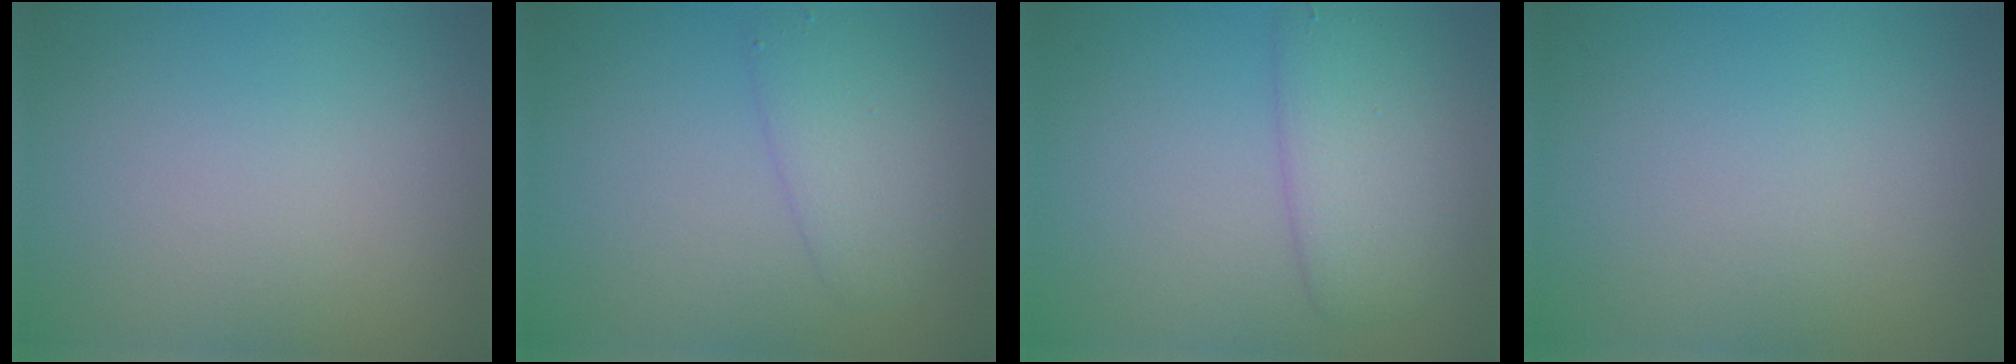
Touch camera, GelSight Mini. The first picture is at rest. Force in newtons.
{"total": 2.8, "press": 2.8, "slide": 0.1}
{"total": 4.2, "press": 4.2, "slide": 0.1}
{"total": 0.0}